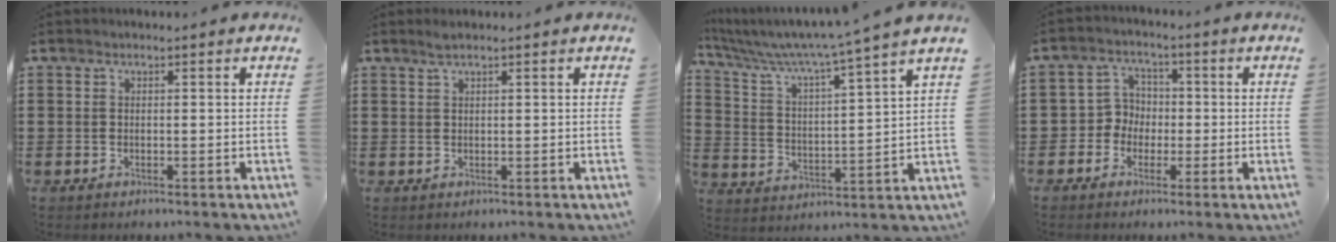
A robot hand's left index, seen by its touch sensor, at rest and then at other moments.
{"total": 1.3, "force": [0.9, 0.0, 0.9], "torque": [-0.019, 0.001, 0.017]}
{"total": 5.8, "force": [5.0, -1.0, 2.7], "torque": [-0.078, -0.046, 0.077]}
{"total": 4.6, "force": [-1.5, 4.3, 0.9], "torque": [-0.036, 0.014, -0.034]}